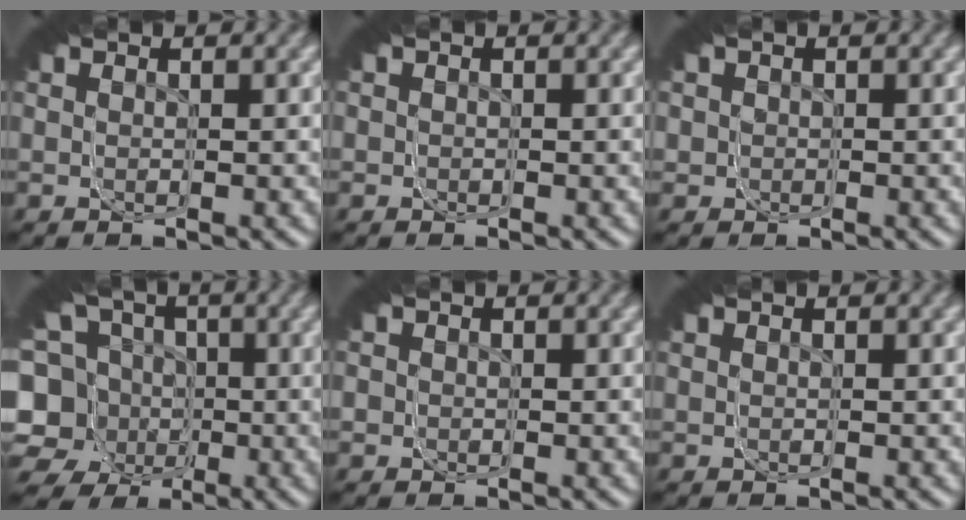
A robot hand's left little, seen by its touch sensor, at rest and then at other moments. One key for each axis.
{"total": 0.9, "fx": -0.3, "fy": 0.9, "fz": 0.0, "tx": -0.005, "ty": -0.010, "tz": -0.002}
{"total": 3.1, "fx": -0.1, "fy": 3.0, "fz": 0.9, "tx": -0.024, "ty": -0.010, "tz": -0.003}
{"total": 13.5, "fx": -3.5, "fy": 10.1, "fz": 8.1, "tx": -0.112, "ty": -0.026, "tz": -0.064}
{"total": 0.9, "fx": -0.3, "fy": 0.8, "fz": 0.0, "tx": -0.002, "ty": -0.012, "tz": -0.002}
{"total": 0.0}